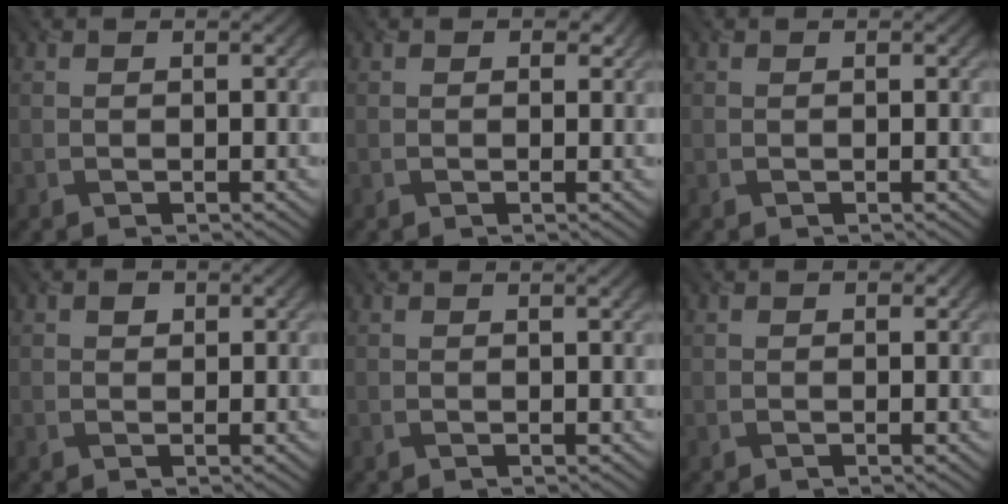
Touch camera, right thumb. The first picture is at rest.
{"total": 0.9, "force": [0.4, 0.7, 0.4], "torque": [-0.004, -0.005, 0.008]}
{"total": 0.0}
{"total": 0.7, "force": [0.4, 0.6, 0.1], "torque": [0.000, -0.003, 0.005]}
{"total": 0.8, "force": [0.7, -0.2, 0.3], "torque": [-0.004, 0.001, 0.009]}
{"total": 0.6, "force": [0.3, 0.4, 0.3], "torque": [0.000, -0.002, 0.006]}